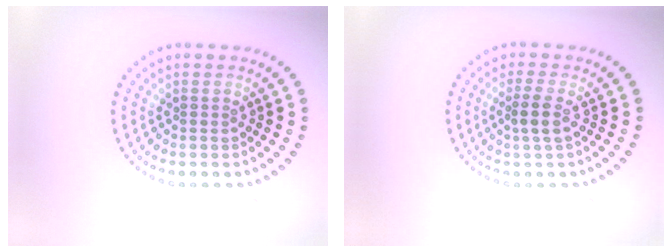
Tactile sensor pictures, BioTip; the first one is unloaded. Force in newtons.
{"total": 2.0, "press": 1.6, "slide": 1.1}